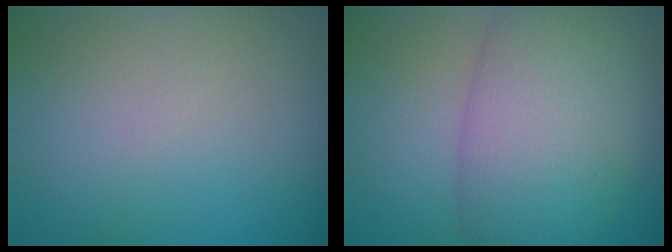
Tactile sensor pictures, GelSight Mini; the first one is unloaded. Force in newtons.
{"total": 9.4, "press": 9.3, "slide": 0.4}